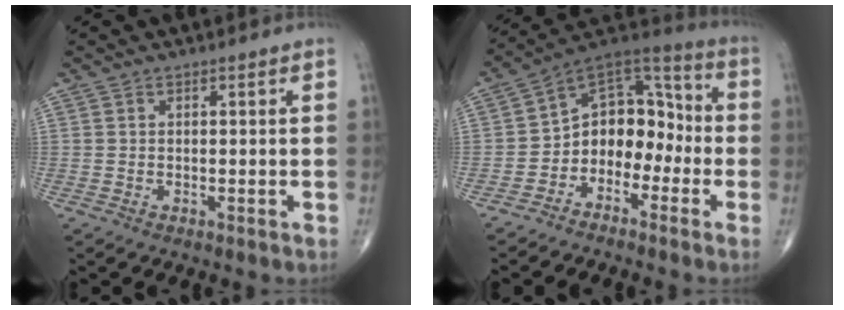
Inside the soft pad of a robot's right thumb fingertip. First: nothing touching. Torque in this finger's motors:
{"motor_torque": [-0.01, 0.19, 0.11, -0.02, 0.12]}